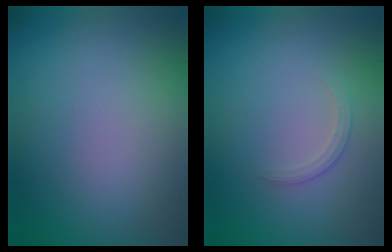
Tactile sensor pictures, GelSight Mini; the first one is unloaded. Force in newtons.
{"total": 1.3, "press": 1.3, "slide": 0.1}